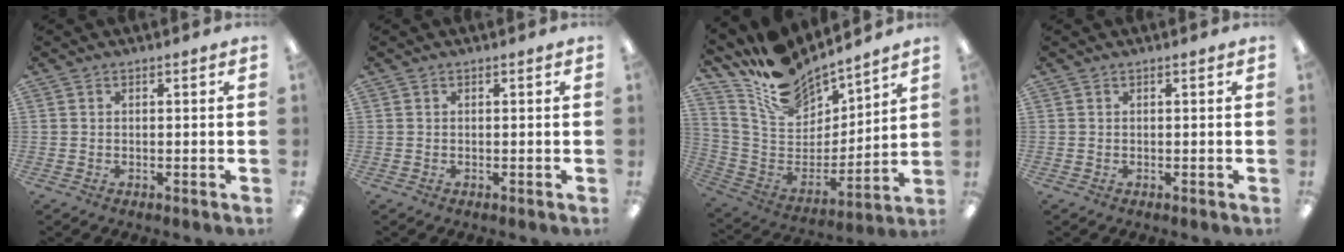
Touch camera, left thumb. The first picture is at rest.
{"total": 0.0}
{"total": 16.0, "force": [14.5, 5.6, 3.9], "torque": [-0.117, -0.118, 0.268]}
{"total": 0.0}